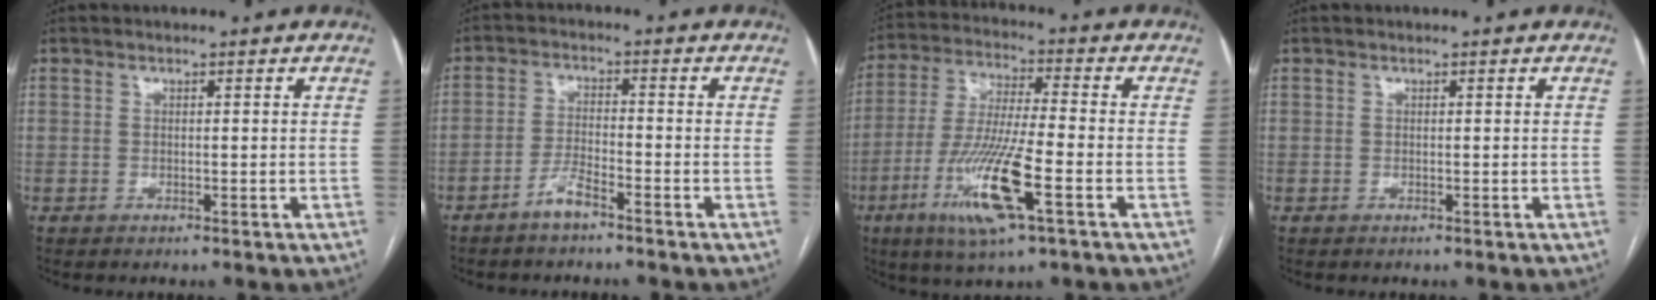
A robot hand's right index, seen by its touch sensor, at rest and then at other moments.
{"total": 3.7, "force": [-2.8, 0.5, 2.3], "torque": [-0.047, 0.003, -0.056]}
{"total": 13.8, "force": [-5.4, 1.0, 12.6], "torque": [-0.260, -0.022, -0.099]}
{"total": 0.0}